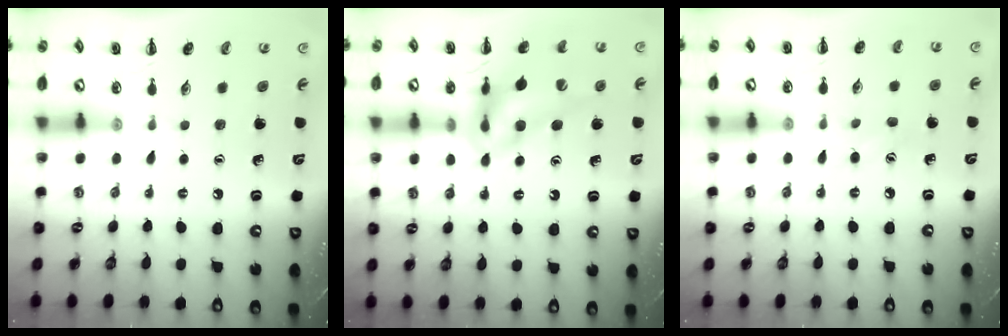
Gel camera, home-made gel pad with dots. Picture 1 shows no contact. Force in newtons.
{"total": 13.4, "press": 12.8, "slide": 4.0}
{"total": 2.0, "press": 1.9, "slide": 0.6}